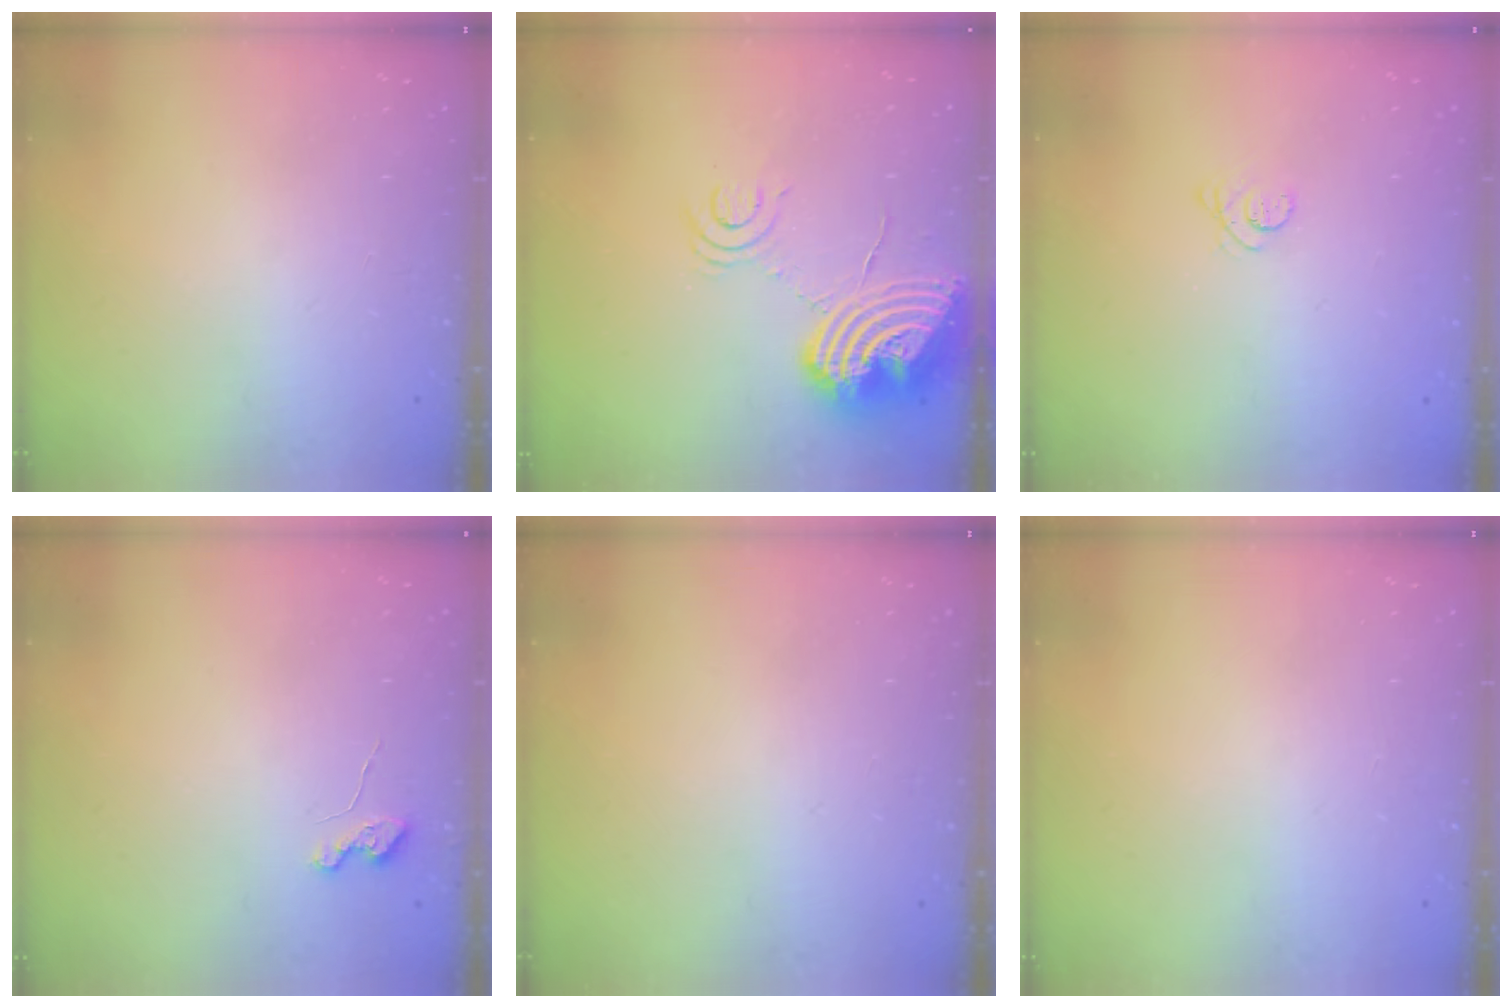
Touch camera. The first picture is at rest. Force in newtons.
{"total": 17.2, "press": 17.1, "slide": 2.0}
{"total": 2.8, "press": 2.8, "slide": 0.4}
{"total": 3.6, "press": 3.6, "slide": 0.5}
{"total": 0.0}
{"total": 0.0}